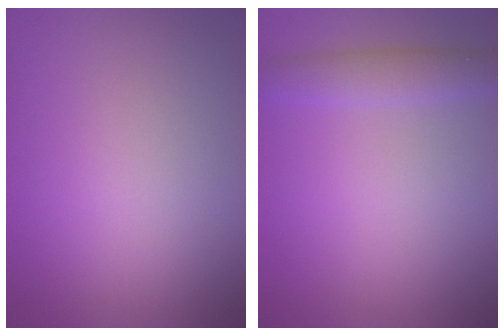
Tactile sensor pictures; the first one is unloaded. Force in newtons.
{"total": 2.6, "press": 2.6, "slide": 0.0}